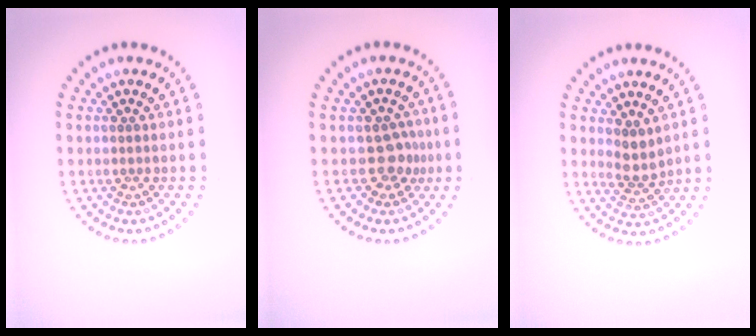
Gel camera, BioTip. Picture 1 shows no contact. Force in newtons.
{"total": 1.9, "press": 1.6, "slide": 1.1}
{"total": 2.1, "press": 1.7, "slide": 1.2}